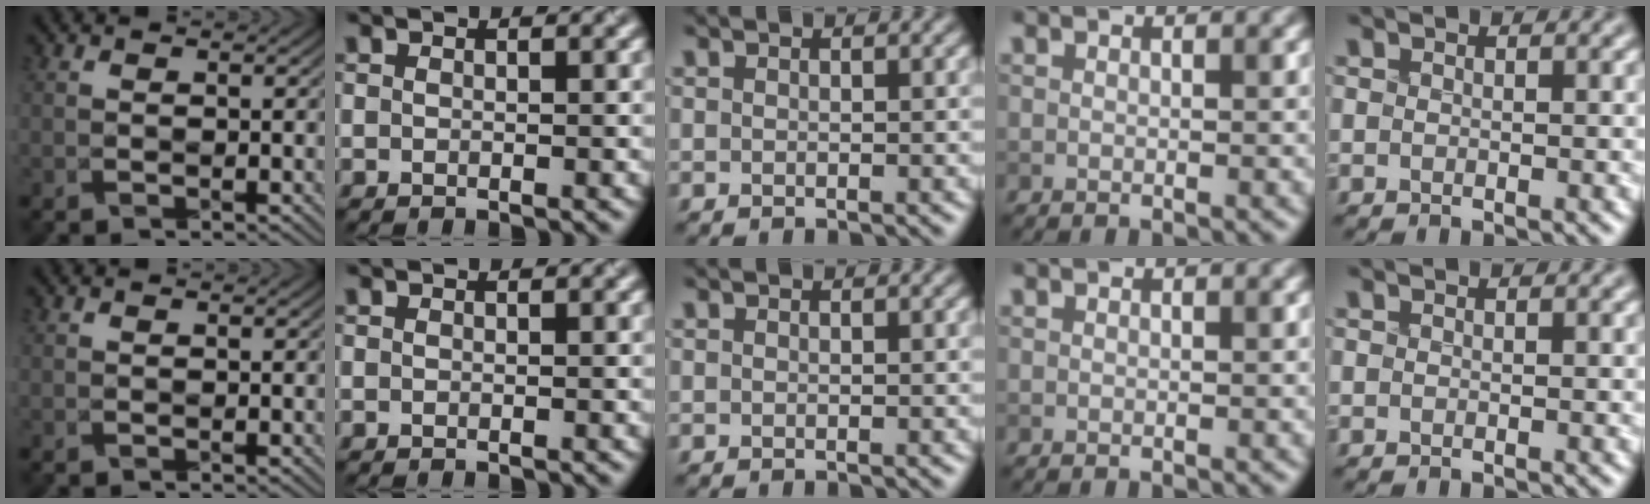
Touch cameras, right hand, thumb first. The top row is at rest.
{}